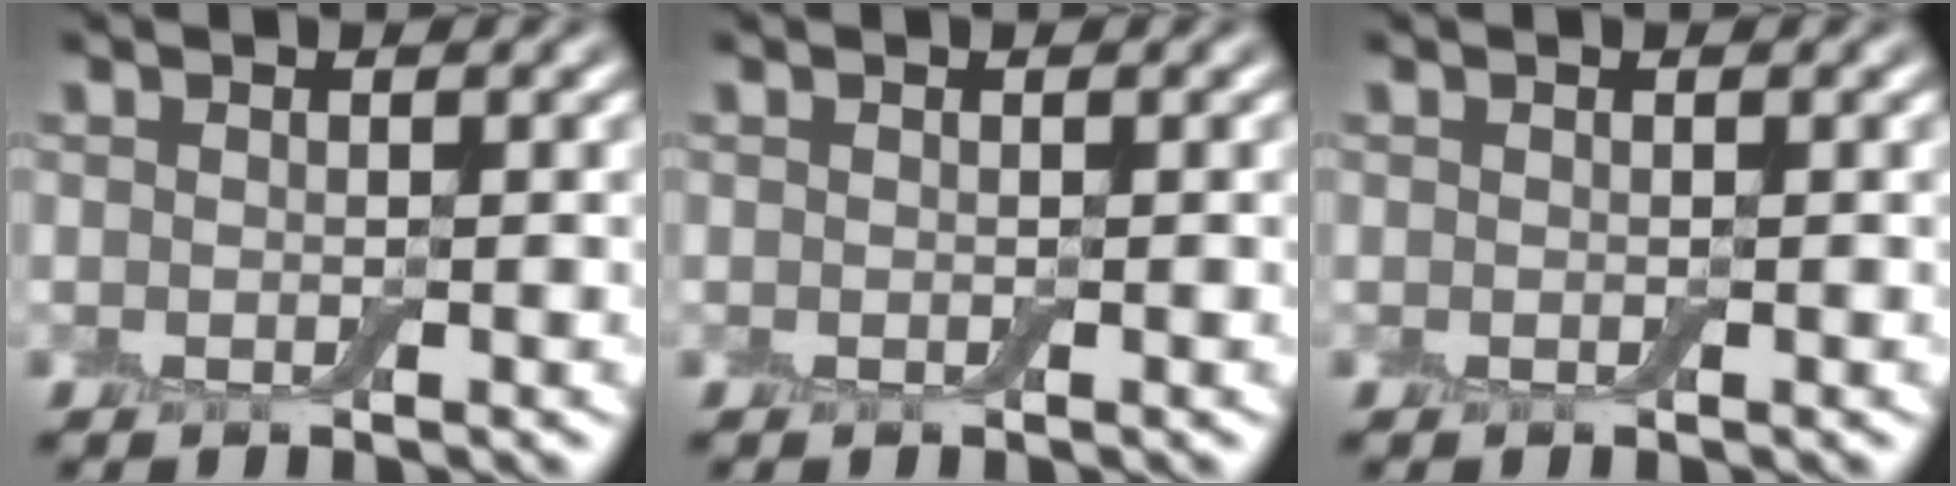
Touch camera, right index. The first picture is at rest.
{"total": 0.0}
{"total": 0.0}